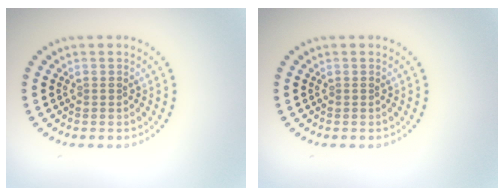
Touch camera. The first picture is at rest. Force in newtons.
{"total": 0.0}